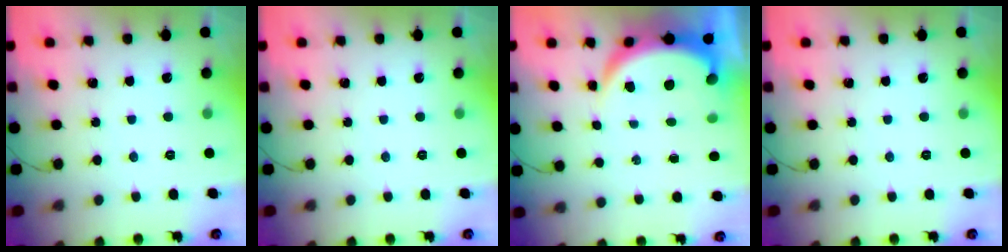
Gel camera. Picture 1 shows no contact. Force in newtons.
{"total": 0.0}
{"total": 6.4, "press": 6.4, "slide": 0.9}
{"total": 0.0}